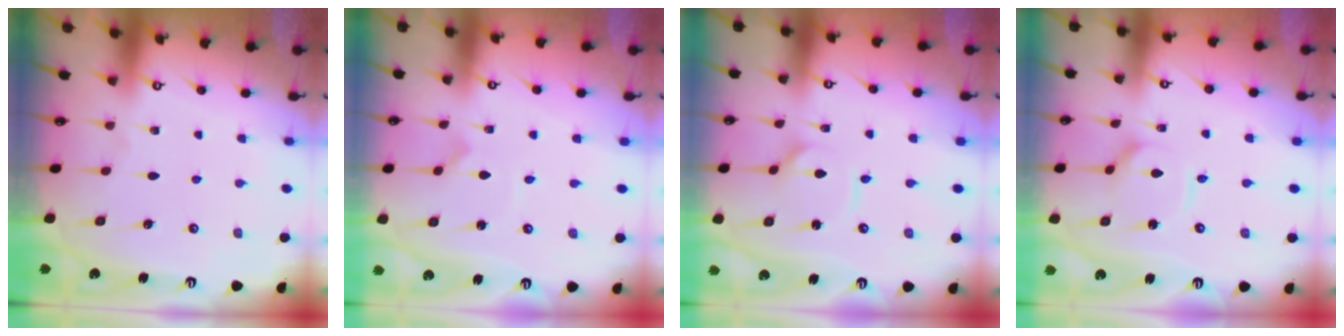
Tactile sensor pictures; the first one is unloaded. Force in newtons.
{"total": 0.0}
{"total": 2.2, "press": 2.2, "slide": 0.4}
{"total": 5.1, "press": 5.1, "slide": 0.4}